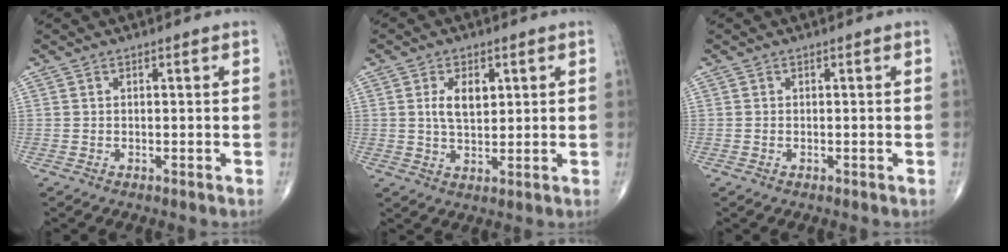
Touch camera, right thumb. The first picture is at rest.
{"total": 5.7, "force": [1.6, 3.2, 4.5], "torque": [-0.069, -0.009, 0.029]}
{"total": 0.0}